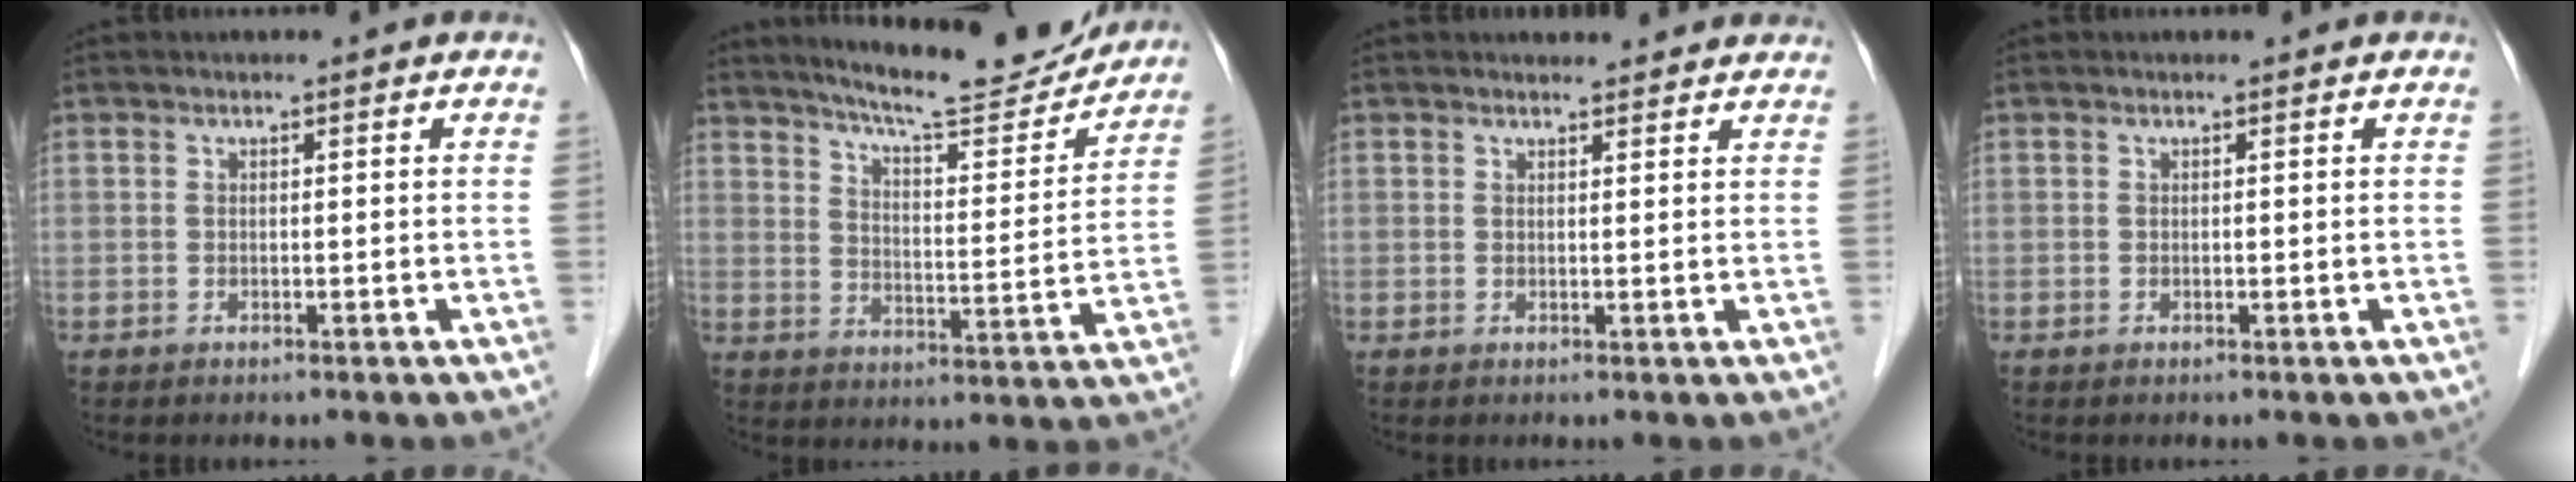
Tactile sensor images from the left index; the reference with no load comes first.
{"total": 15.7, "force": [14.6, 1.6, 5.4], "torque": [-0.084, -0.021, 0.202]}
{"total": 4.3, "force": [4.0, 1.3, 0.7], "torque": [-0.007, 0.011, 0.041]}
{"total": 0.0}